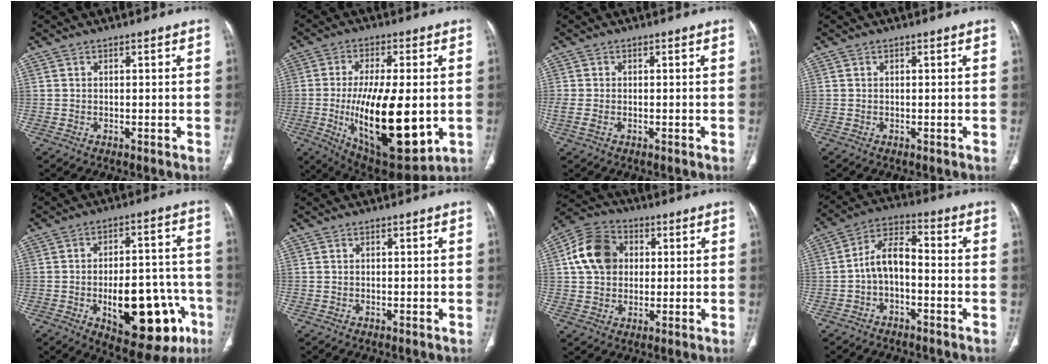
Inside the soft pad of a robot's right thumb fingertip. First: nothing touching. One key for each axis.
{"total": 22.4, "fx": -3.0, "fy": 8.6, "fz": 20.5, "tx": -0.346, "ty": -0.028, "tz": -0.028}
{"total": 2.1, "fx": -0.6, "fy": 1.1, "fz": 1.6, "tx": -0.056, "ty": 0.001, "tz": -0.012}
{"total": 0.0}
{"total": 20.9, "fx": -7.1, "fy": 10.0, "fz": 16.9, "tx": -0.191, "ty": 0.037, "tz": -0.079}
{"total": 0.0}
{"total": 11.6, "fx": 2.0, "fy": 9.2, "fz": 6.8, "tx": -0.109, "ty": 0.013, "tz": 0.028}
{"total": 7.5, "fx": -1.8, "fy": 4.3, "fz": 6.0, "tx": -0.105, "ty": 0.037, "tz": -0.043}